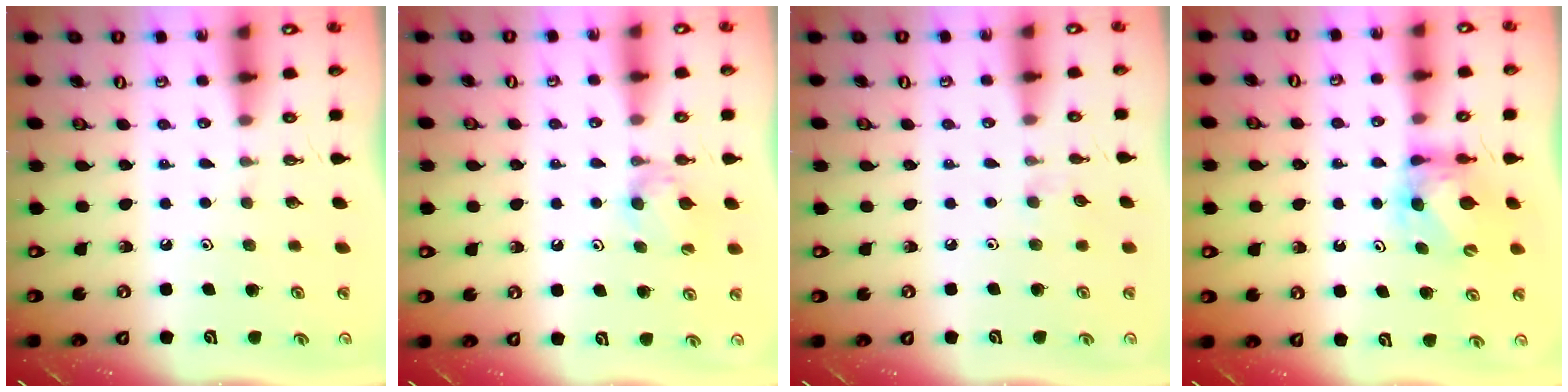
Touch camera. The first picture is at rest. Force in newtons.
{"total": 6.6, "press": 6.6, "slide": 0.5}
{"total": 3.5, "press": 3.4, "slide": 0.5}
{"total": 6.3, "press": 6.3, "slide": 0.4}